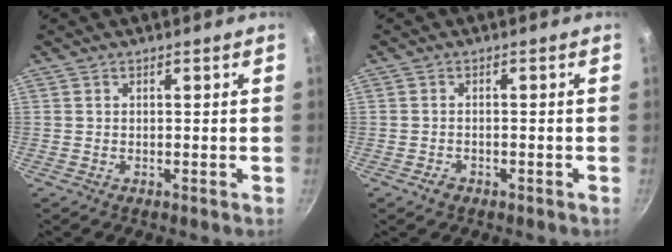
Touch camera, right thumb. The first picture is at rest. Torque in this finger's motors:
{"motor_torque": [0.10, -0.38, -0.19, -0.13, 0.01]}